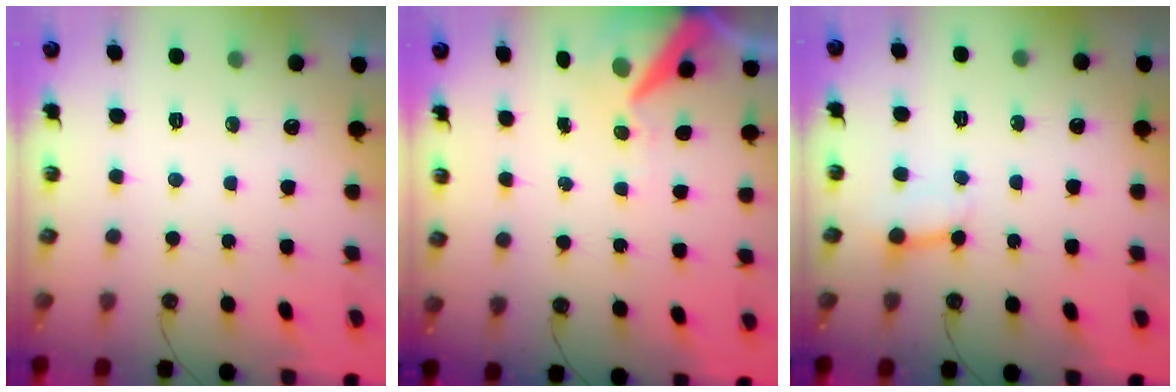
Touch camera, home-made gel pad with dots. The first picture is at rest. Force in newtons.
{"total": 9.0, "press": 8.9, "slide": 1.4}
{"total": 2.5, "press": 2.5, "slide": 0.0}